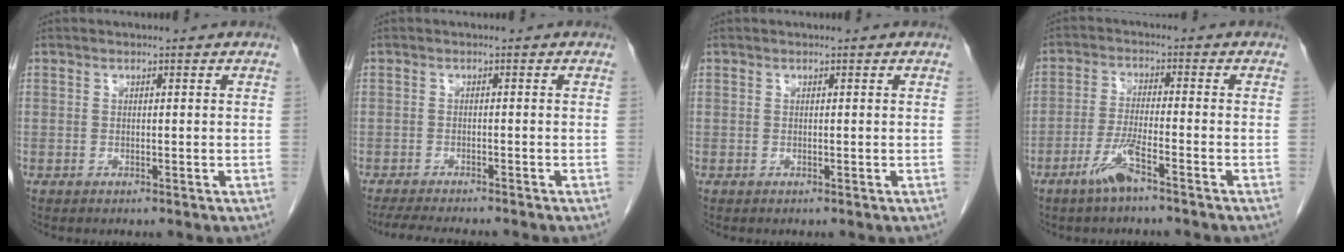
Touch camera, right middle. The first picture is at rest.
{"total": 8.4, "force": [-7.4, 1.0, 3.8], "torque": [-0.055, -0.014, -0.109]}
{"total": 0.0}
{"total": 5.2, "force": [-3.5, 0.1, 3.9], "torque": [-0.083, -0.007, -0.072]}